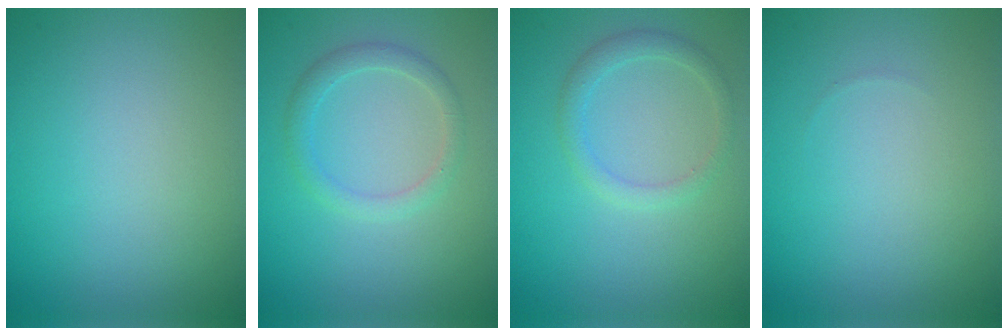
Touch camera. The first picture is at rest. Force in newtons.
{"total": 1.8, "press": 1.8, "slide": 0.0}
{"total": 1.8, "press": 1.8, "slide": 0.2}
{"total": 0.0}